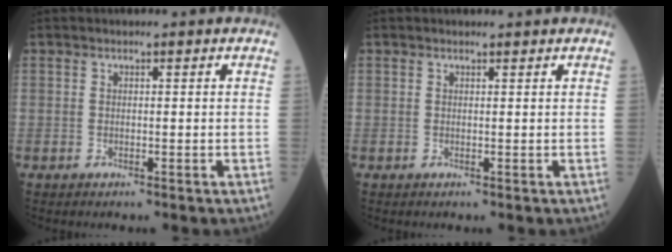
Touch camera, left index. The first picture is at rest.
{"total": 0.6, "force": [0.6, -0.1, 0.0], "torque": [-0.004, -0.003, 0.008]}